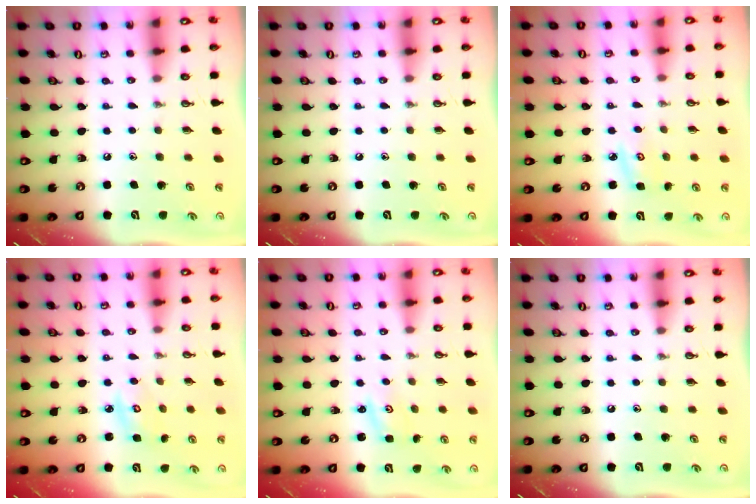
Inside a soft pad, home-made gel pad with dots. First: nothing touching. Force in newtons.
{"total": 0.0}
{"total": 4.9, "press": 4.8, "slide": 0.6}
{"total": 3.8, "press": 3.8, "slide": 0.3}
{"total": 1.6, "press": 1.6, "slide": 0.3}
{"total": 0.0}